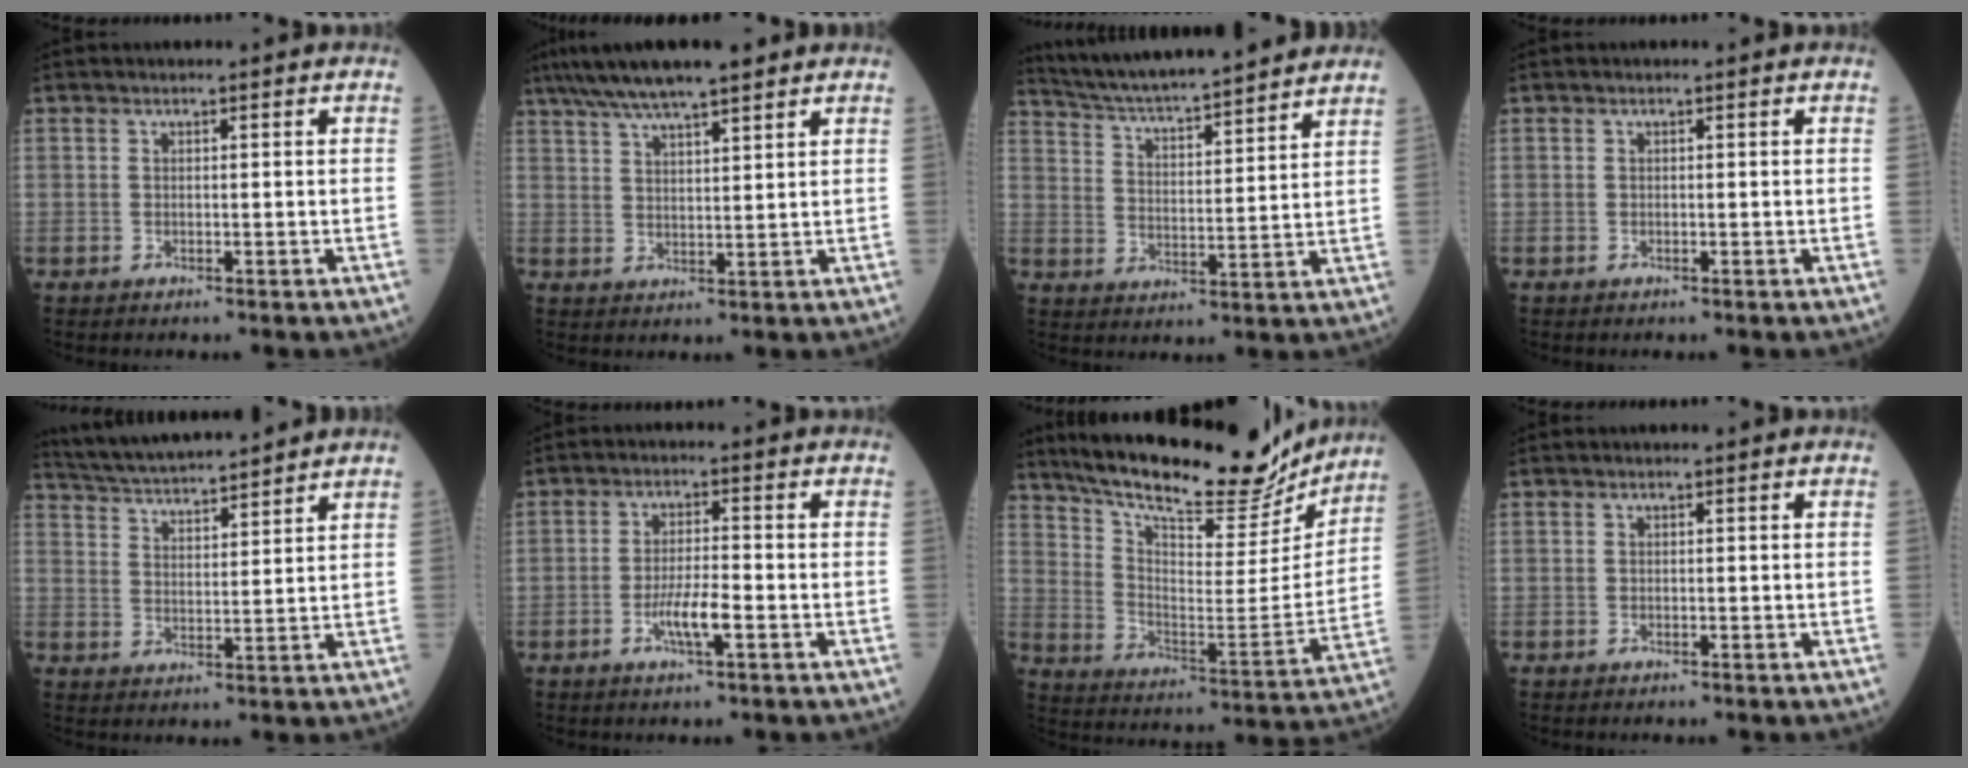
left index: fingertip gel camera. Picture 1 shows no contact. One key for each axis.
{"total": 10.8, "fx": 8.5, "fy": 1.3, "fz": 6.5, "tx": -0.111, "ty": 0.030, "tz": 0.146}
{"total": 18.3, "fx": 16.6, "fy": 1.2, "fz": 7.7, "tx": -0.132, "ty": 0.018, "tz": 0.255}
{"total": 0.0}
{"total": 13.0, "fx": 12.1, "fy": 0.7, "fz": 4.7, "tx": -0.092, "ty": 0.021, "tz": 0.200}
{"total": 4.7, "fx": -1.8, "fy": 0.5, "fz": 4.2, "tx": -0.085, "ty": -0.003, "tz": -0.036}
{"total": 24.4, "fx": 21.2, "fy": 5.4, "fz": 10.9, "tx": -0.185, "ty": -0.018, "tz": 0.312}
{"total": 0.0}